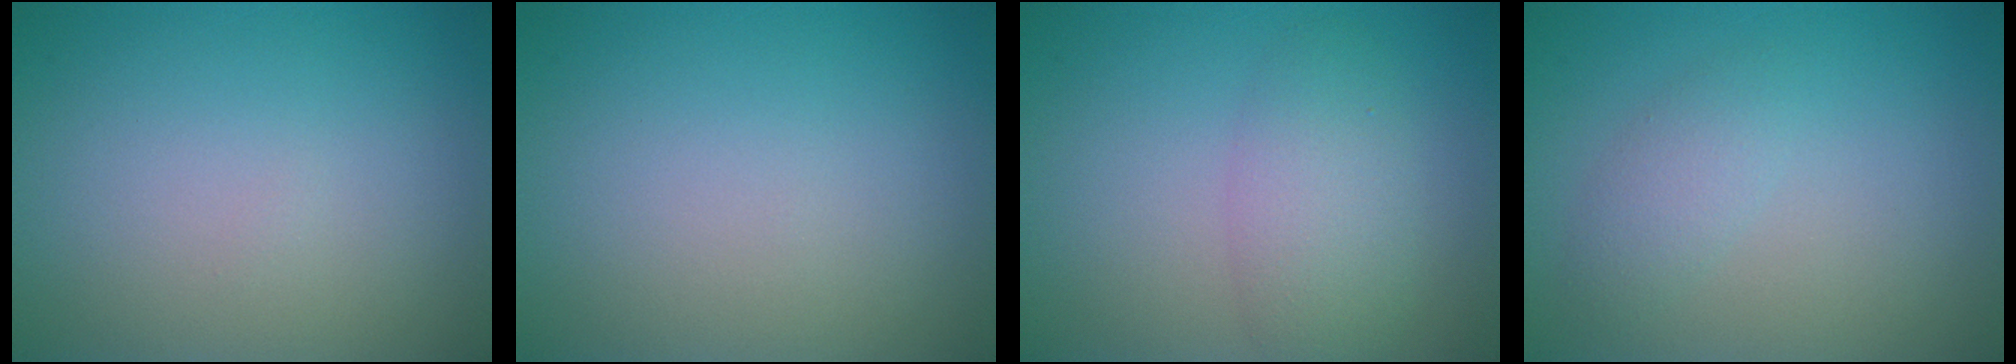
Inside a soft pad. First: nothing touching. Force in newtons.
{"total": 0.0}
{"total": 2.4, "press": 2.4, "slide": 0.2}
{"total": 1.7, "press": 1.7, "slide": 0.0}